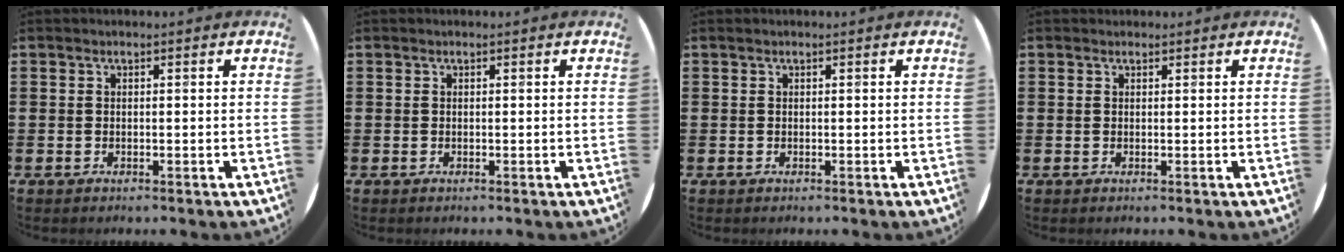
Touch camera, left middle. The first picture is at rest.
{"total": 0.0}
{"total": 0.0}
{"total": 0.0}